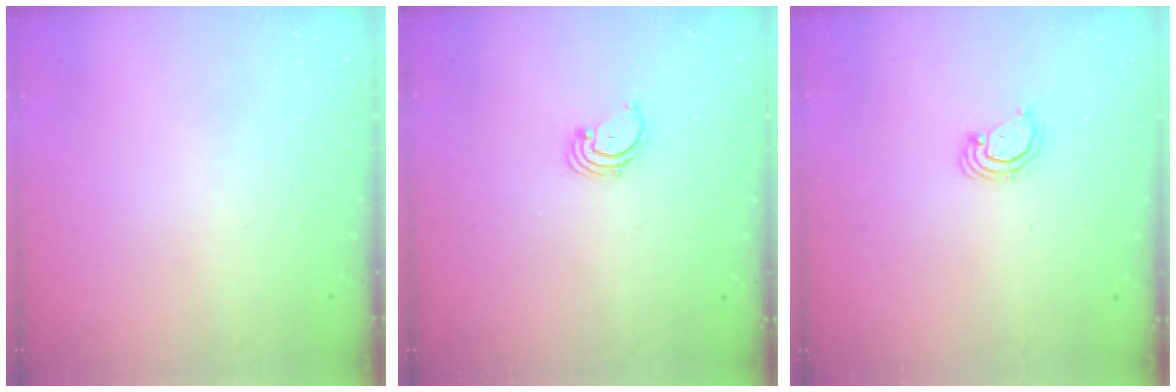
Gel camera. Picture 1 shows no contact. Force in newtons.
{"total": 1.7, "press": 1.6, "slide": 0.2}
{"total": 2.5, "press": 2.5, "slide": 0.2}